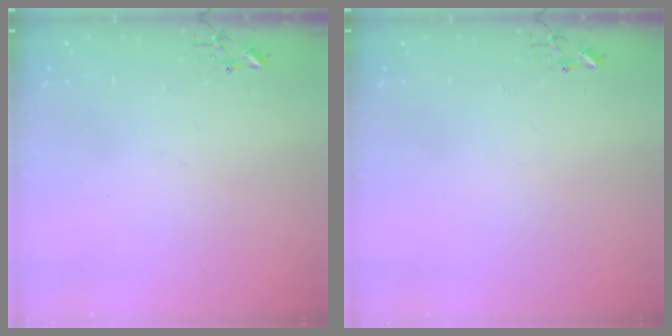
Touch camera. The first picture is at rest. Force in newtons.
{"total": 0.0}